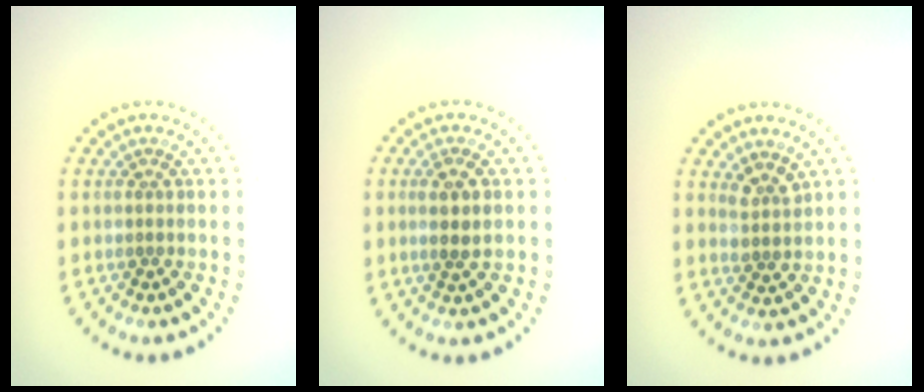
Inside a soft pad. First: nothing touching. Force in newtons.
{"total": 2.3, "press": 2.1, "slide": 0.9}
{"total": 1.8, "press": 1.5, "slide": 1.1}